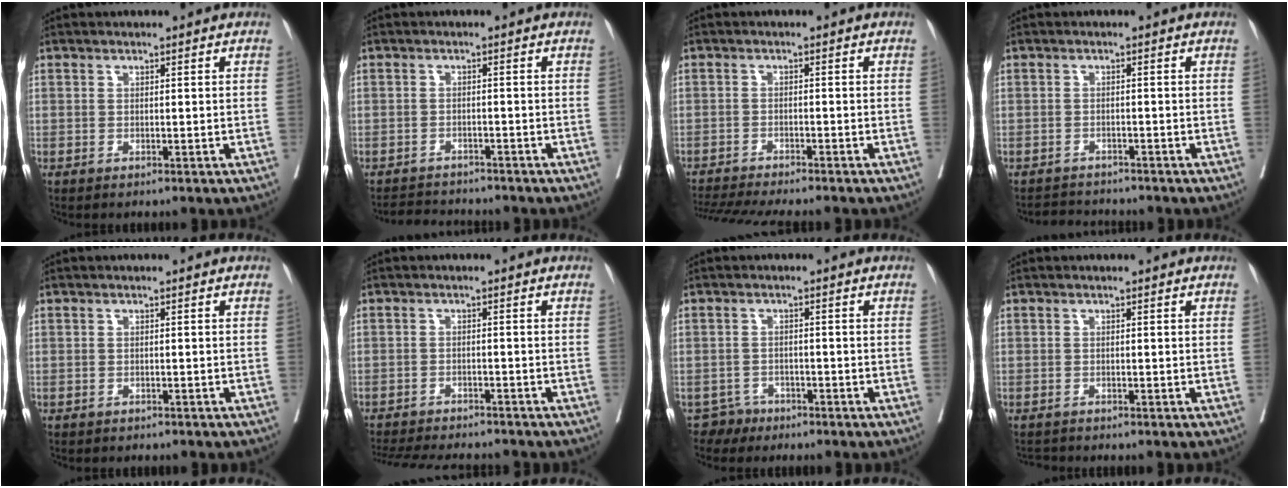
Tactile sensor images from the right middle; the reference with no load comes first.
{"total": 4.2, "force": [-4.0, 0.9, 0.3], "torque": [-0.001, -0.009, -0.066]}
{"total": 10.4, "force": [-9.4, 0.1, 4.5], "torque": [-0.057, -0.007, -0.142]}
{"total": 2.8, "force": [-2.7, 0.6, -0.4], "torque": [0.009, -0.009, -0.045]}
{"total": 1.8, "force": [-1.5, 0.7, 0.6], "torque": [-0.015, -0.002, -0.017]}
{"total": 12.5, "force": [-11.5, 2.3, 4.6], "torque": [-0.081, -0.009, -0.158]}
{"total": 2.2, "force": [-1.7, 1.3, -0.5], "torque": [0.009, 0.006, -0.030]}
{"total": 0.9, "force": [-0.9, 0.0, -0.2], "torque": [0.000, -0.007, -0.015]}